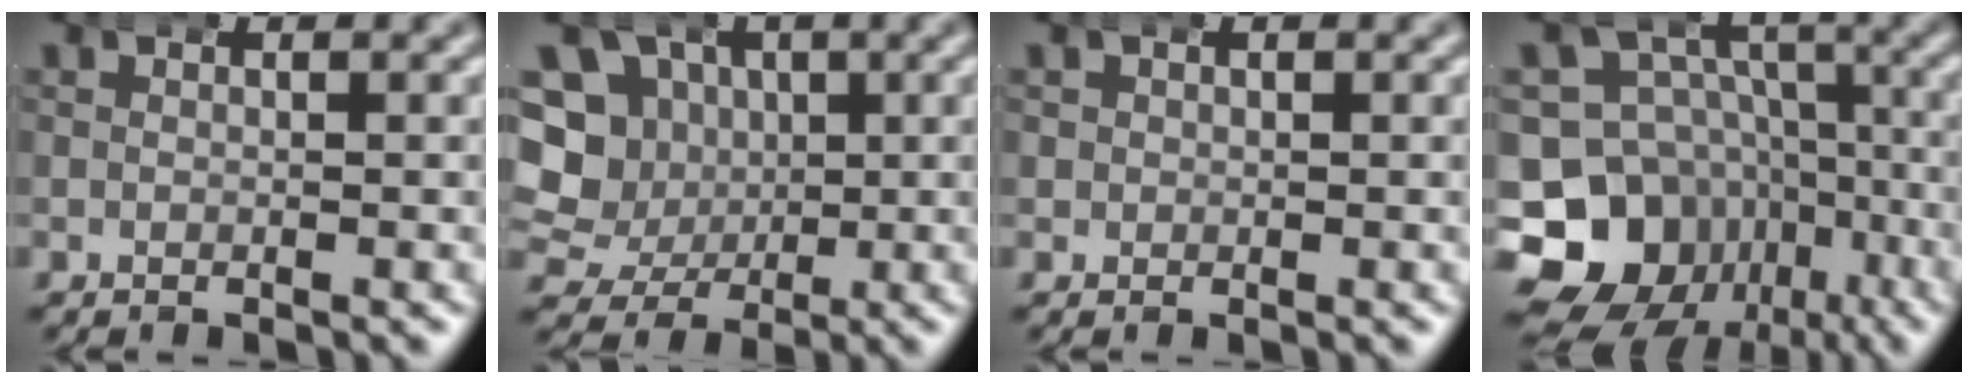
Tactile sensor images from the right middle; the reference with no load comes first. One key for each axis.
{"total": 12.6, "fx": 1.7, "fy": 11.4, "fz": 5.0, "tx": -0.117, "ty": -0.025, "tz": 0.025}
{"total": 0.8, "fx": 0.1, "fy": 0.7, "fz": -0.2, "tx": -0.005, "ty": -0.007, "tz": 0.007}
{"total": 19.0, "fx": -5.9, "fy": 16.7, "fz": 7.0, "tx": -0.155, "ty": -0.092, "tz": -0.084}